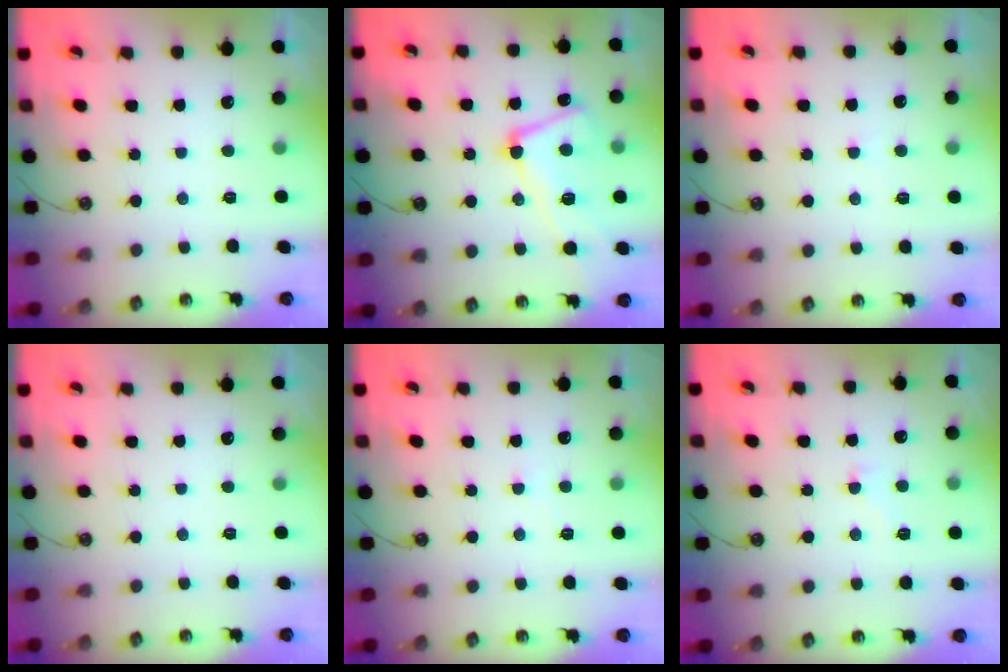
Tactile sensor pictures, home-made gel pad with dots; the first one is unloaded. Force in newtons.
{"total": 6.2, "press": 6.1, "slide": 1.1}
{"total": 2.2, "press": 2.2, "slide": 0.3}
{"total": 0.0}
{"total": 0.5, "press": 0.5, "slide": 0.2}
{"total": 2.7, "press": 2.6, "slide": 0.9}